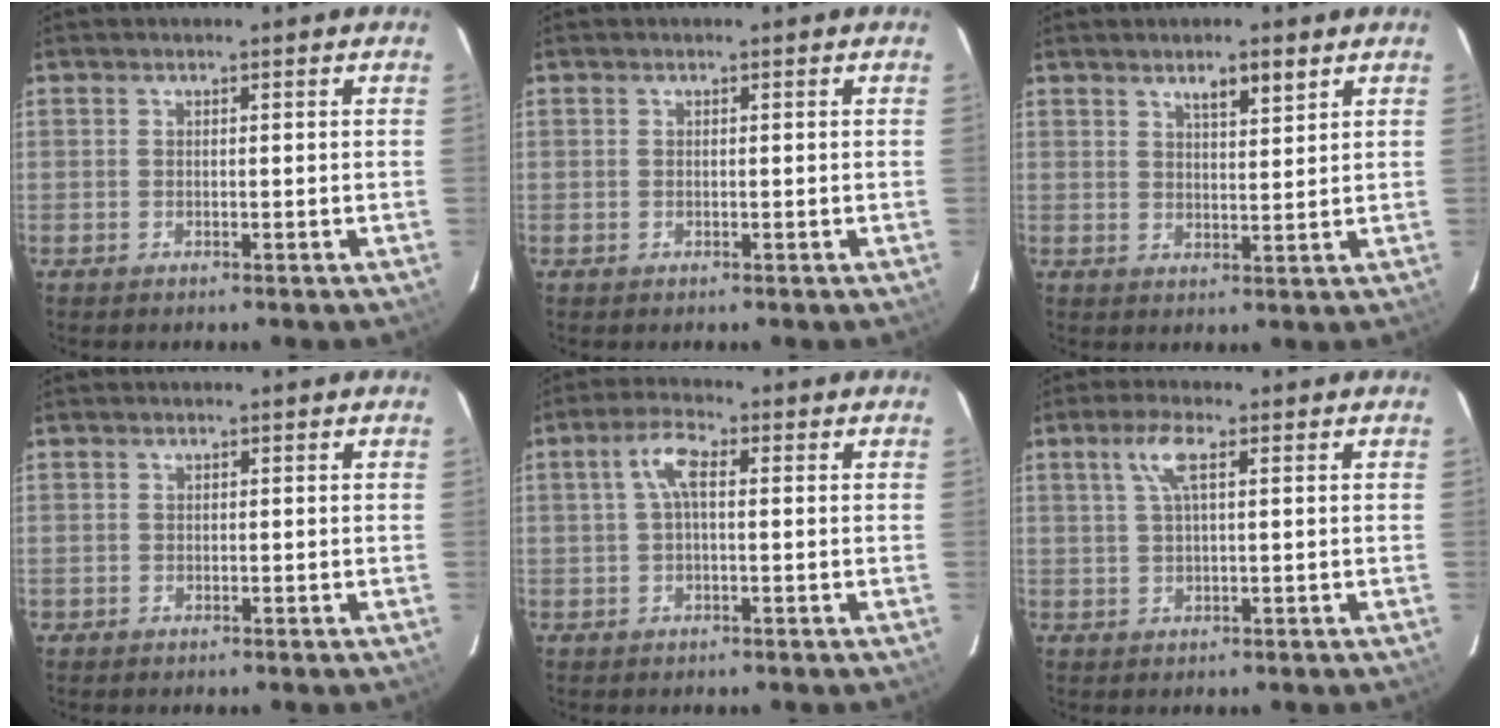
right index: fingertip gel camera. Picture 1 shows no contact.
{"total": 0.0}
{"total": 4.2, "force": [2.9, 1.0, 2.9], "torque": [-0.043, 0.002, 0.048]}
{"total": 0.6, "force": [-0.1, 0.6, -0.1], "torque": [0.002, 0.002, -0.001]}
{"total": 4.6, "force": [0.7, 1.7, 4.3], "torque": [-0.085, 0.014, 0.012]}
{"total": 4.4, "force": [1.7, 0.8, 4.0], "torque": [-0.082, 0.007, 0.033]}